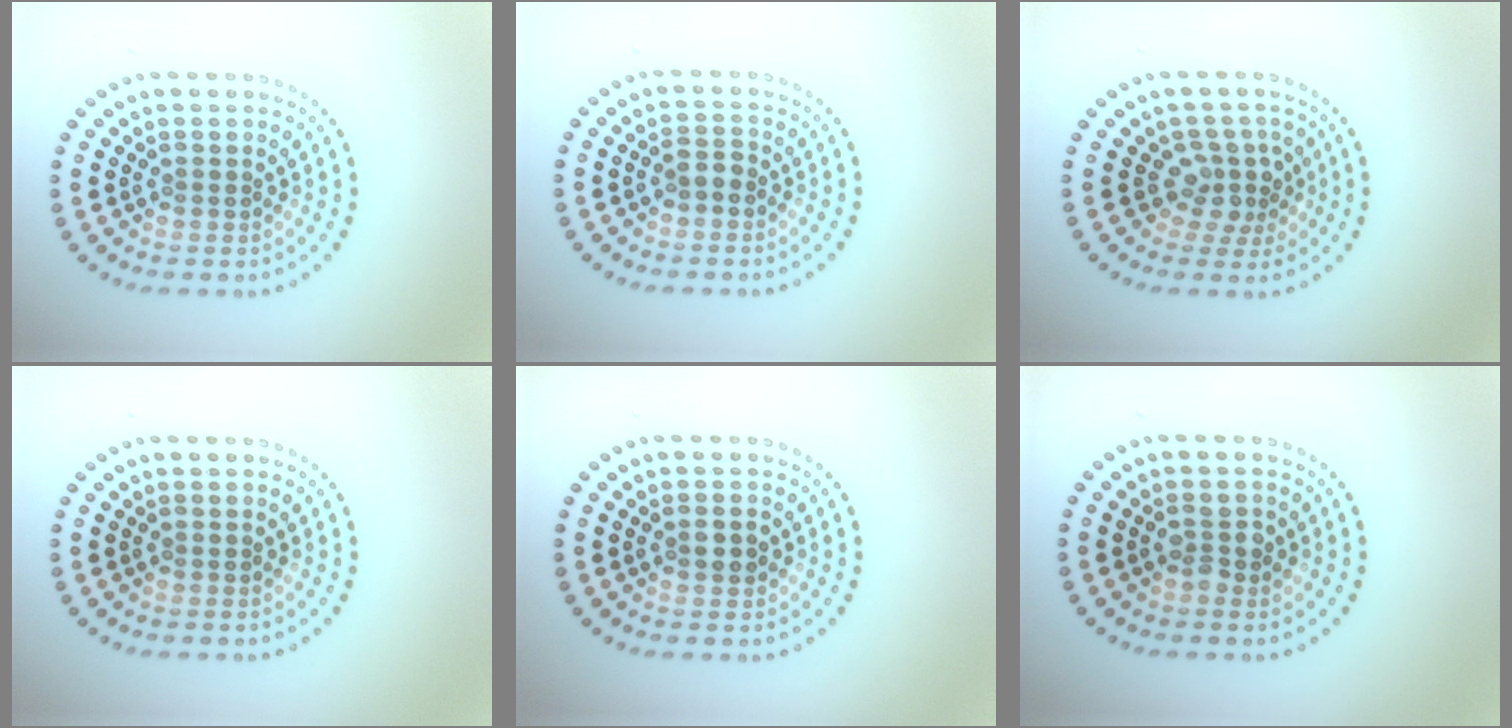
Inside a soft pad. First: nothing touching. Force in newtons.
{"total": 1.2, "press": 1.2, "slide": 0.3}
{"total": 2.9, "press": 2.1, "slide": 2.0}
{"total": 0.0}
{"total": 1.4, "press": 1.4, "slide": 0.1}
{"total": 1.4, "press": 1.4, "slide": 0.2}